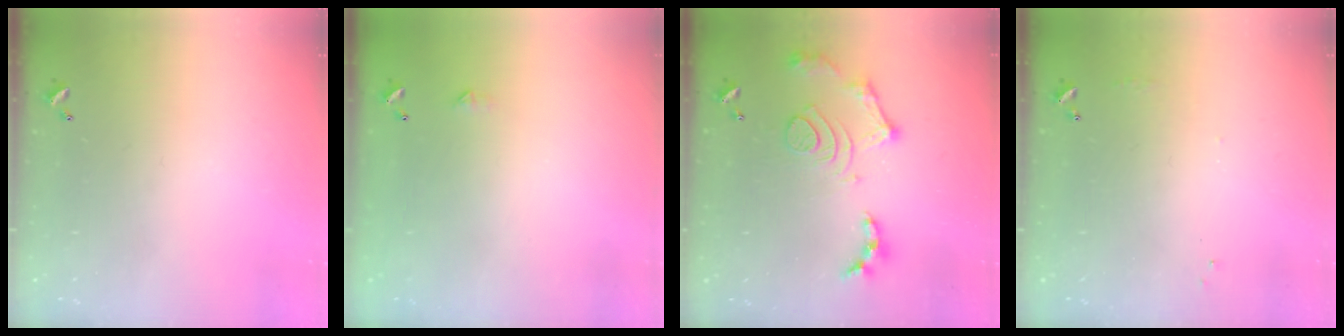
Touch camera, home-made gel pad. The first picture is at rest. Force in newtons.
{"total": 2.3, "press": 2.3, "slide": 0.4}
{"total": 13.2, "press": 13.2, "slide": 1.2}
{"total": 4.3, "press": 4.3, "slide": 0.6}